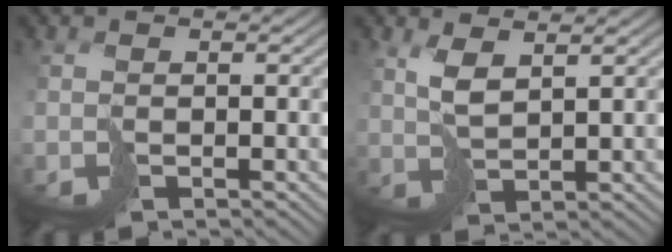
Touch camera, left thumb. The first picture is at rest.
{"total": 3.6, "force": [2.0, 1.1, 2.8], "torque": [-0.073, 0.000, 0.043]}